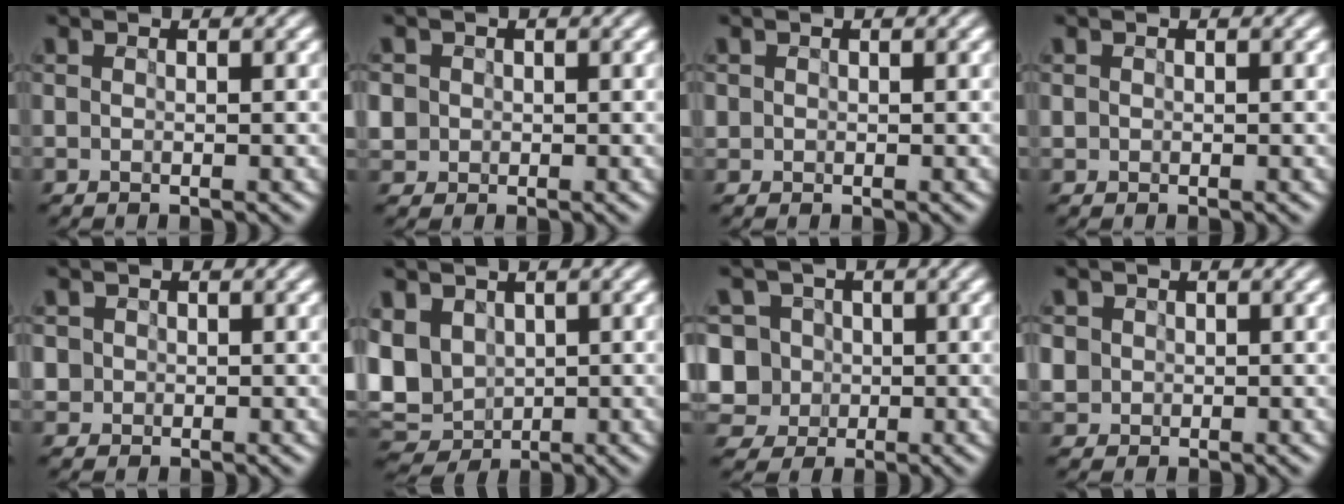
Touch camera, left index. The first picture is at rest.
{"total": 5.0, "force": [0.1, 4.8, 1.6], "torque": [-0.060, 0.025, -0.009]}
{"total": 1.2, "force": [0.3, 1.1, 0.3], "torque": [-0.002, 0.011, 0.002]}
{"total": 0.5, "force": [0.1, 0.5, 0.1], "torque": [0.002, 0.004, -0.001]}
{"total": 3.5, "force": [0.3, 3.3, 0.9], "torque": [-0.039, 0.030, 0.000]}
{"total": 8.2, "force": [0.3, 6.5, 4.9], "torque": [-0.113, 0.003, 0.002]}
{"total": 7.9, "force": [0.0, 7.4, 2.8], "torque": [-0.098, 0.026, -0.007]}
{"total": 4.6, "force": [0.4, 4.4, 1.5], "torque": [-0.061, 0.027, 0.000]}